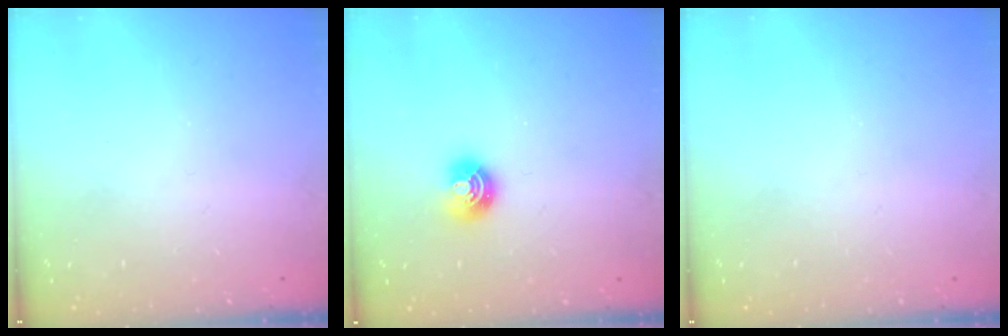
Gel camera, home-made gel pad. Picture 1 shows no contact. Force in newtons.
{"total": 6.6, "press": 6.6, "slide": 0.5}
{"total": 0.0}